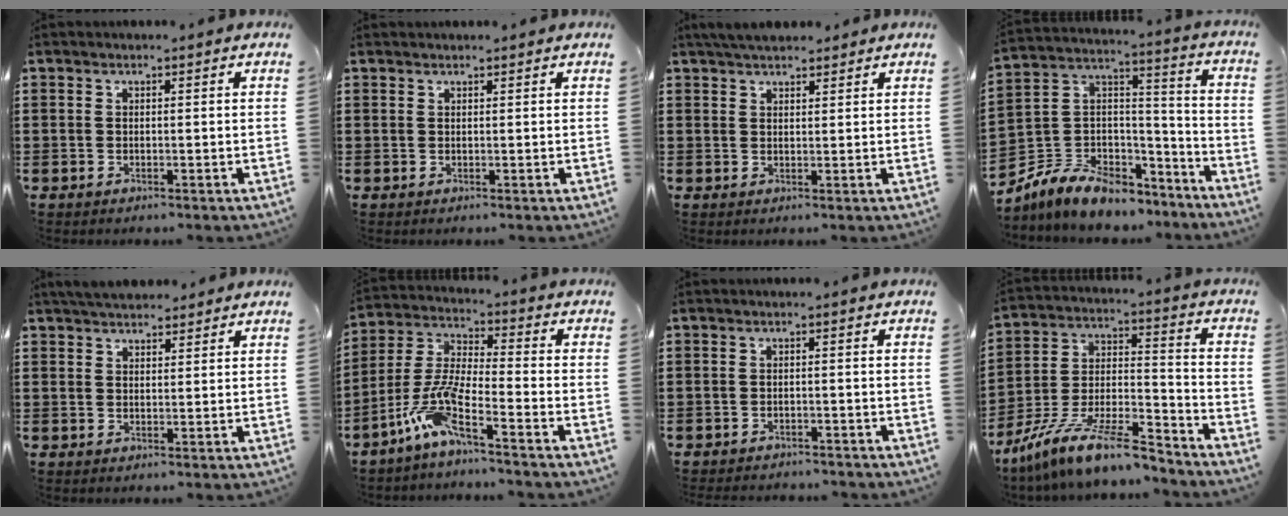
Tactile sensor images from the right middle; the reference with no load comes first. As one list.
[{"total": 0.6, "force": [0.6, 0.0, 0.0], "torque": [-0.003, -0.003, 0.012]}, {"total": 3.3, "force": [3.0, 0.9, 0.8], "torque": [-0.026, -0.001, 0.059]}, {"total": 8.2, "force": [-6.8, 3.8, 2.4], "torque": [-0.075, 0.004, -0.139]}, {"total": 3.3, "force": [3.1, 1.0, 0.5], "torque": [-0.020, -0.003, 0.061]}, {"total": 8.5, "force": [-6.2, 0.7, 5.8], "torque": [-0.145, -0.023, -0.127]}, {"total": 1.7, "force": [-1.7, 0.3, -0.1], "torque": [-0.002, 0.000, -0.037]}, {"total": 12.8, "force": [-10.9, 1.5, 6.5], "torque": [-0.121, 0.022, -0.209]}]